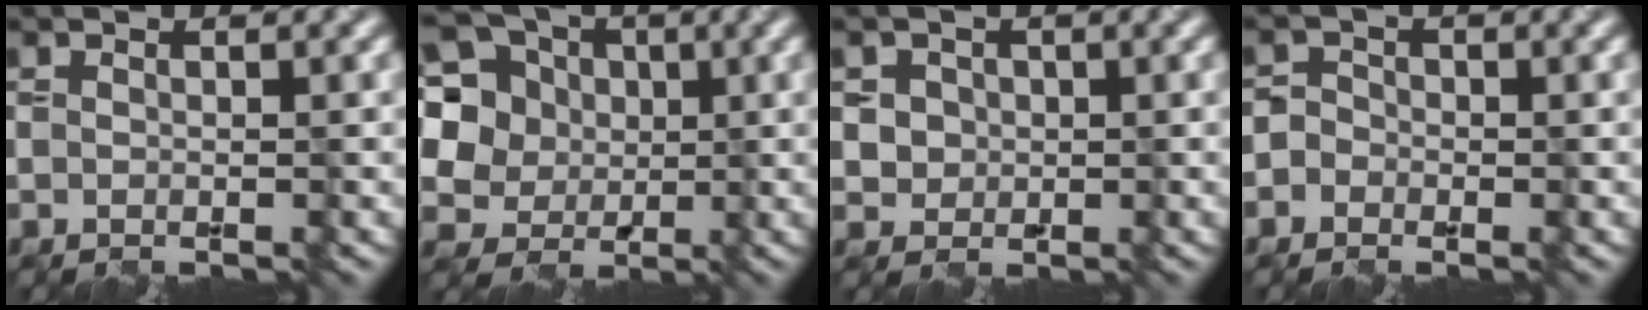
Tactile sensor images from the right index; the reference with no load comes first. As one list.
[{"total": 11.0, "force": [3.0, 9.4, 5.0], "torque": [-0.133, 0.025, 0.041]}, {"total": 2.6, "force": [0.7, 2.3, 0.9], "torque": [-0.014, 0.005, 0.021]}, {"total": 1.7, "force": [-0.8, 1.5, 0.2], "torque": [0.016, 0.012, -0.022]}]